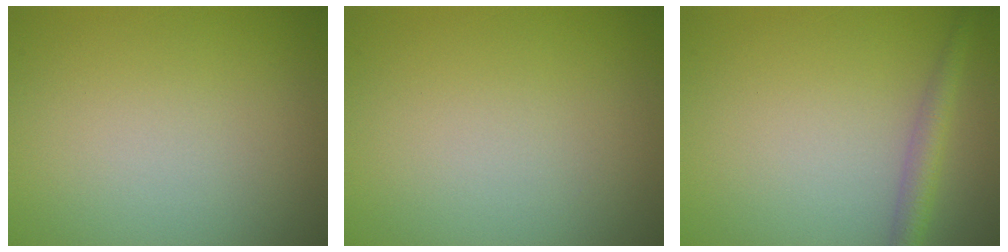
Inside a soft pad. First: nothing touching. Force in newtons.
{"total": 0.0}
{"total": 2.2, "press": 2.2, "slide": 0.1}